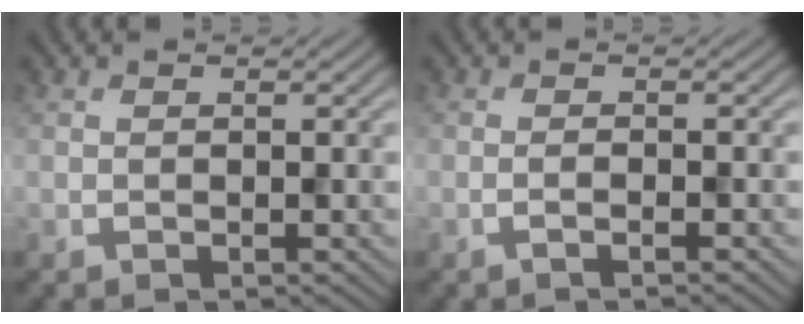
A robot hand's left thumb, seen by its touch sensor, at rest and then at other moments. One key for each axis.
{"total": 1.3, "fx": -0.7, "fy": 0.1, "fz": 1.1, "tx": -0.015, "ty": 0.006, "tz": -0.019}